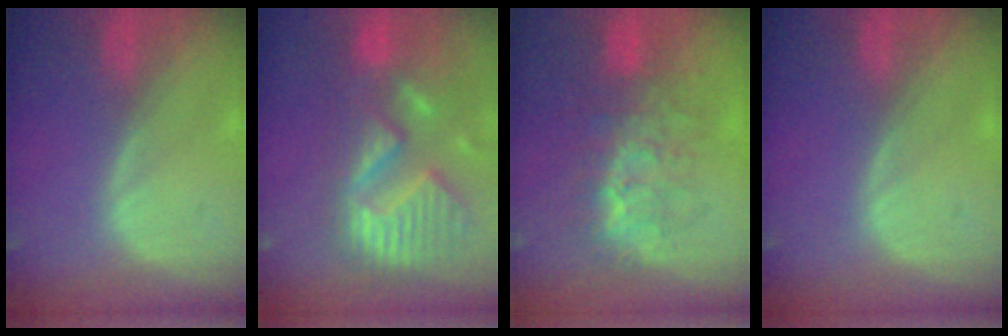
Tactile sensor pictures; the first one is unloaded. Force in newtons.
{"total": 13.9, "press": 11.5, "slide": 7.7}
{"total": 8.0, "press": 7.8, "slide": 1.5}
{"total": 0.0}